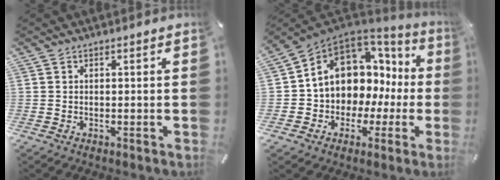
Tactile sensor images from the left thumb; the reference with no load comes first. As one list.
[{"total": 10.9, "force": [3.5, 9.1, 4.8], "torque": [-0.099, -0.030, 0.068]}]